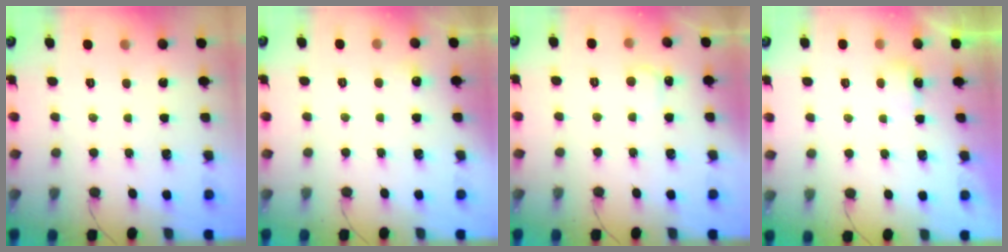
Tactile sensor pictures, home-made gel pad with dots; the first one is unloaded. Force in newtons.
{"total": 3.7, "press": 3.6, "slide": 1.1}
{"total": 3.5, "press": 3.4, "slide": 1.0}
{"total": 3.0, "press": 2.9, "slide": 0.9}